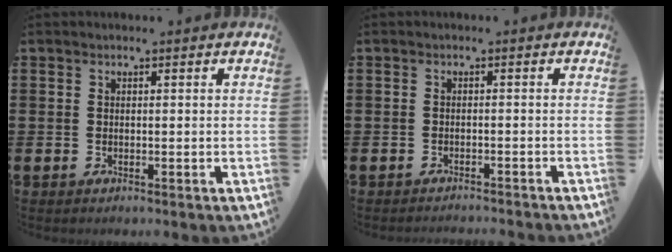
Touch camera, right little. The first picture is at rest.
{"total": 0.5, "force": [-0.5, -0.1, 0.0], "torque": [-0.001, 0.003, -0.011]}